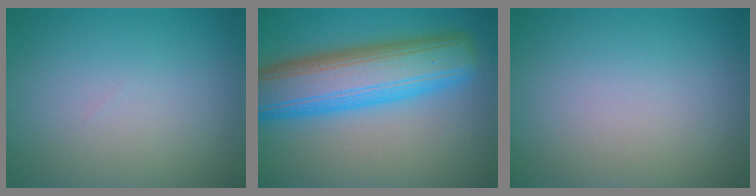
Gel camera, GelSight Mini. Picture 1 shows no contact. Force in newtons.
{"total": 10.3, "press": 10.3, "slide": 0.5}
{"total": 0.0}